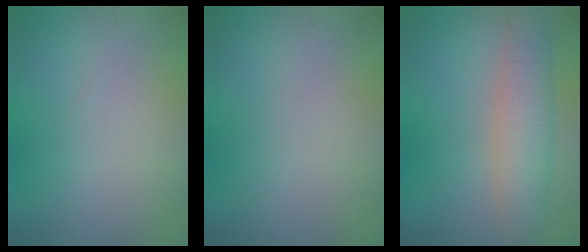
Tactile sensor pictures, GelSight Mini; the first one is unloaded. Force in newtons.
{"total": 0.0}
{"total": 4.4, "press": 4.4, "slide": 0.1}